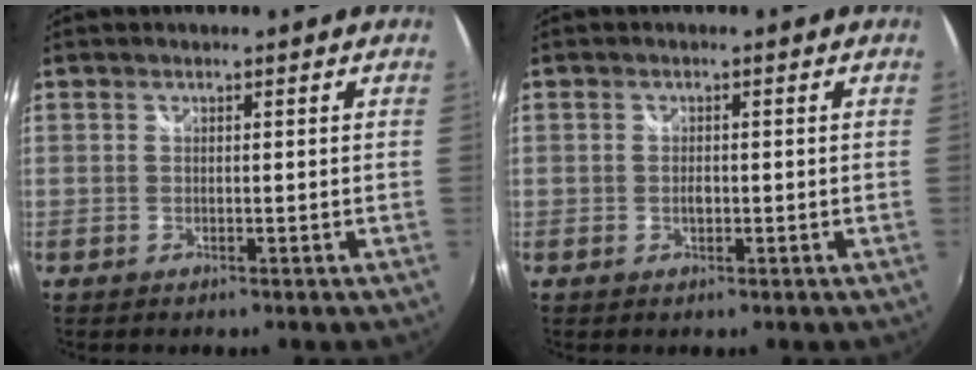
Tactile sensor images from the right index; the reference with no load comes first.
{"total": 1.3, "force": [-0.3, 0.8, 1.0], "torque": [-0.019, 0.000, -0.006]}